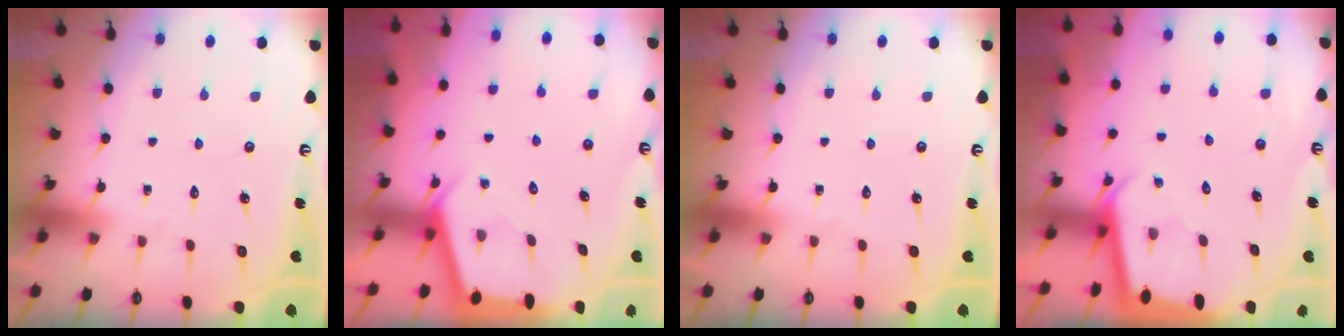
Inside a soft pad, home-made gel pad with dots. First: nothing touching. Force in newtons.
{"total": 2.9, "press": 2.8, "slide": 0.4}
{"total": 0.0}
{"total": 2.2, "press": 2.2, "slide": 0.1}